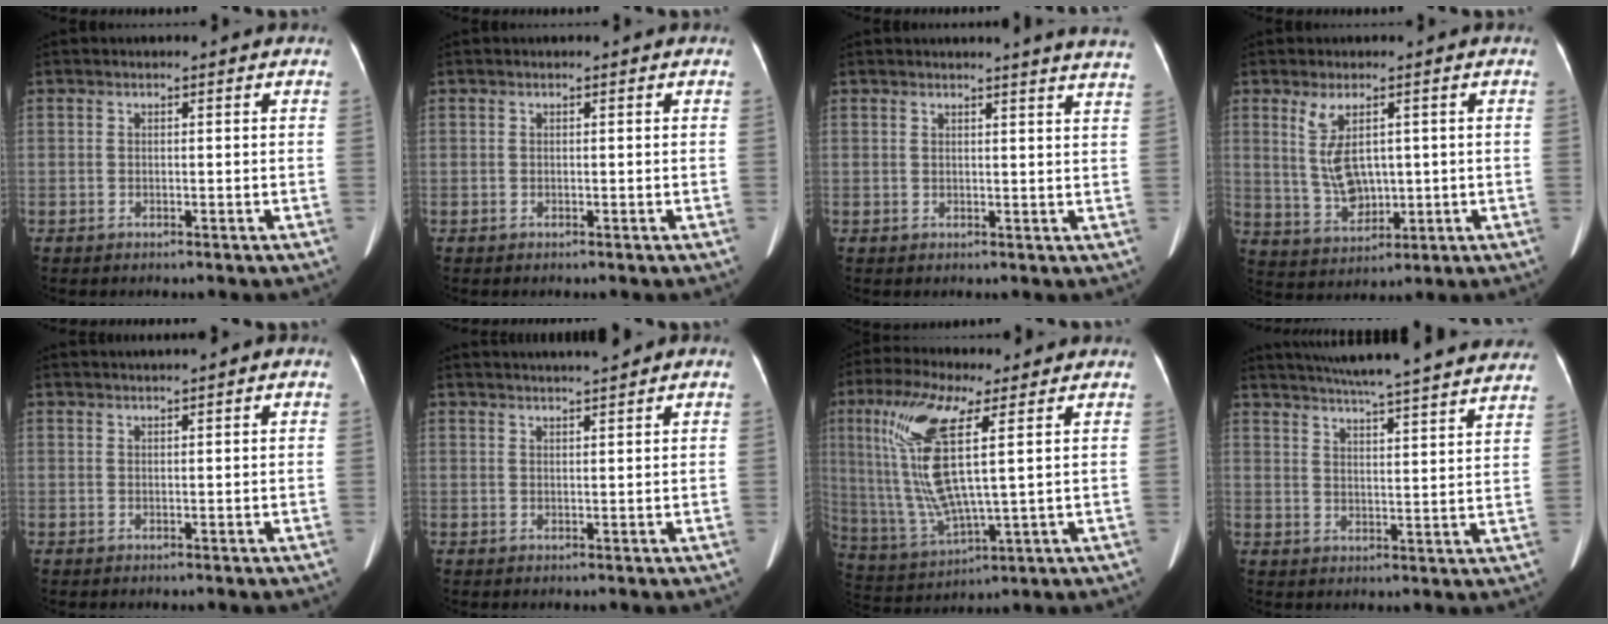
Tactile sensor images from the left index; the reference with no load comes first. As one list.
[{"total": 0.0}, {"total": 9.6, "force": [8.9, -0.8, 3.3], "torque": [-0.038, -0.034, 0.077]}, {"total": 6.4, "force": [1.5, 3.2, 5.4], "torque": [-0.123, -0.001, 0.044]}, {"total": 2.3, "force": [1.7, -0.1, 1.6], "torque": [-0.026, 0.024, 0.028]}, {"total": 4.9, "force": [4.4, -0.3, 2.3], "torque": [-0.034, 0.023, 0.064]}, {"total": 14.2, "force": [4.3, 2.1, 13.3], "torque": [-0.306, -0.007, 0.085]}, {"total": 26.5, "force": [24.0, 1.1, 11.2], "torque": [-0.180, -0.013, 0.305]}]